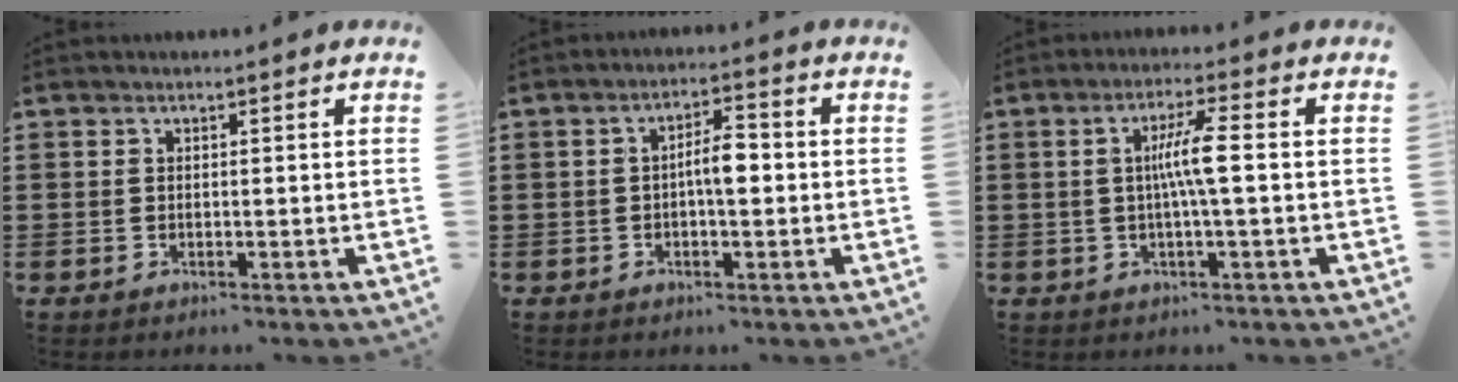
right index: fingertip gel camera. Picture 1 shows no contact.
{"total": 4.4, "force": [-0.4, 1.4, 4.1], "torque": [-0.075, 0.008, -0.010]}
{"total": 5.5, "force": [0.0, 0.0, 5.5], "torque": [-0.101, -0.003, -0.006]}